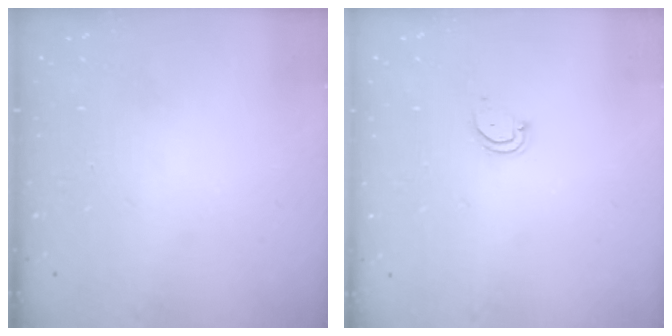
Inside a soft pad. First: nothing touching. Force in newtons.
{"total": 2.8, "press": 2.8, "slide": 0.2}